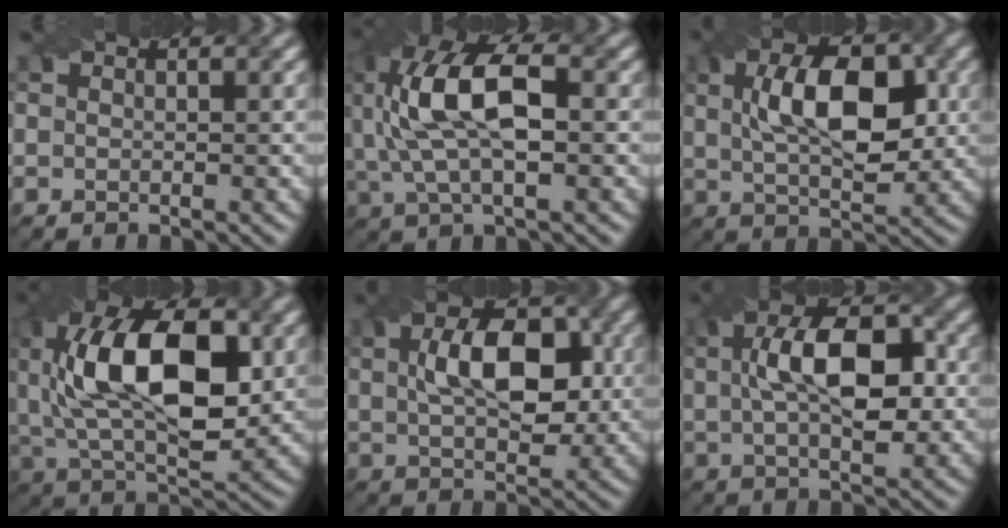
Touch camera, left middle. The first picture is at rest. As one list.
[{"total": 9.6, "force": [0.5, 4.4, 8.5], "torque": [-0.177, 0.025, 0.013]}, {"total": 8.3, "force": [1.1, 4.1, 7.2], "torque": [-0.120, 0.018, 0.024]}, {"total": 12.8, "force": [1.1, 6.5, 10.9], "torque": [-0.189, 0.019, 0.025]}, {"total": 7.4, "force": [0.9, 4.1, 6.2], "torque": [-0.104, 0.018, 0.022]}, {"total": 8.3, "force": [0.5, 3.9, 7.4], "torque": [-0.127, 0.024, 0.010]}]